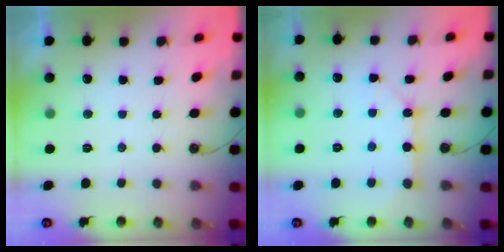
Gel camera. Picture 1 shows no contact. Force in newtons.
{"total": 6.0, "press": 6.0, "slide": 0.5}